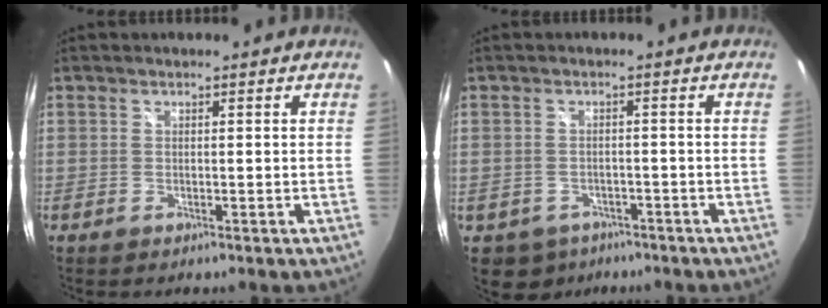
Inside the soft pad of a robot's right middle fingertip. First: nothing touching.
{"total": 5.3, "force": [-3.1, 4.1, 1.3], "torque": [-0.036, -0.002, -0.037]}